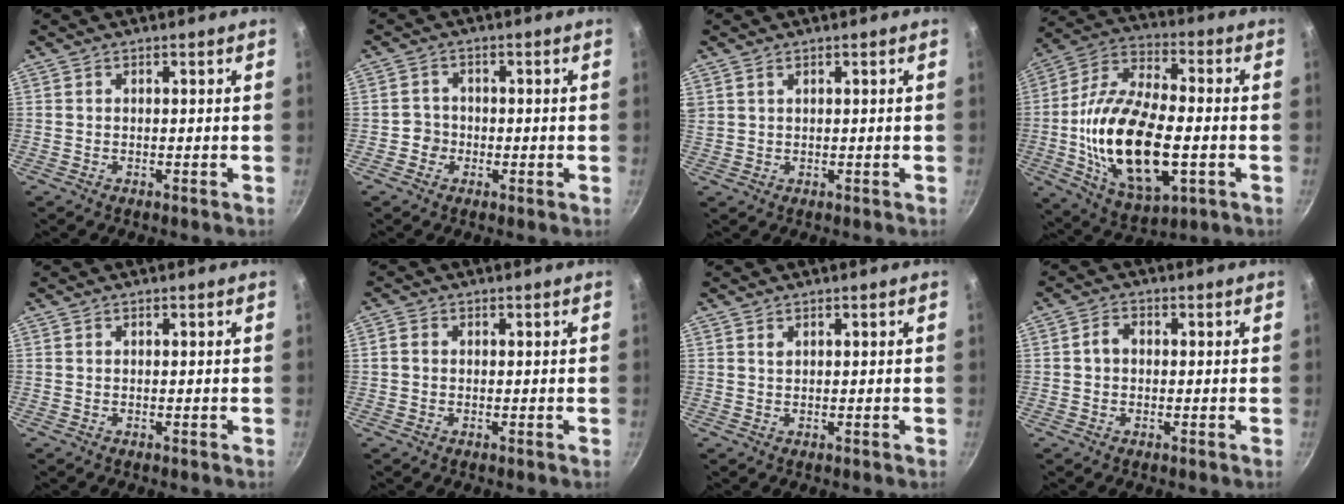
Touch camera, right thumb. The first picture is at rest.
{"total": 2.7, "force": [-0.9, 2.5, 0.4], "torque": [0.014, 0.010, -0.019]}
{"total": 1.8, "force": [1.2, 1.1, 0.8], "torque": [-0.013, 0.003, 0.025]}
{"total": 23.9, "force": [-3.6, 12.0, 20.4], "torque": [-0.373, 0.021, -0.062]}
{"total": 0.0}
{"total": 1.6, "force": [0.0, 1.4, 0.7], "torque": [-0.013, 0.006, -0.004]}
{"total": 0.8, "force": [0.5, 0.4, 0.4], "torque": [-0.006, 0.000, 0.010]}
{"total": 2.9, "force": [0.0, 2.3, 1.8], "torque": [-0.023, 0.012, -0.004]}